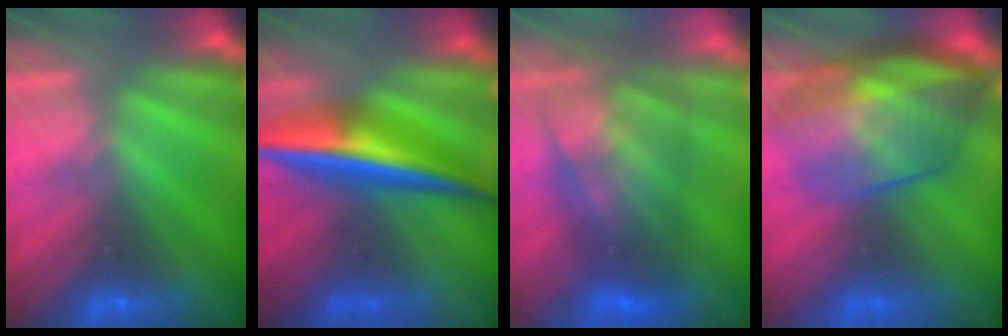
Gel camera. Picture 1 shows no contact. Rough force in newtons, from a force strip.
{"total": 7.6}
{"total": 7.0}
{"total": 7.6}